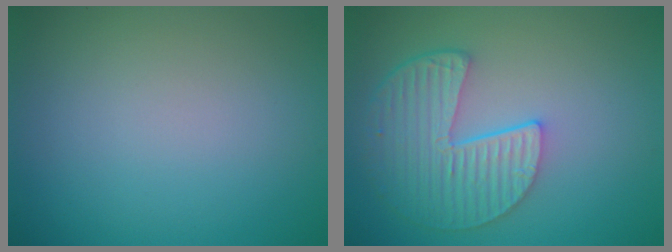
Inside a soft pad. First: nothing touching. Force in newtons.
{"total": 5.6, "press": 4.3, "slide": 3.5}